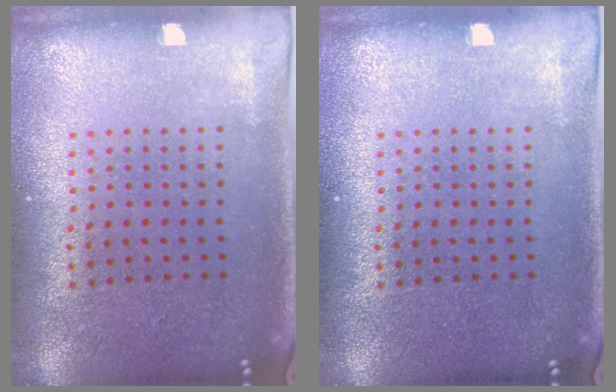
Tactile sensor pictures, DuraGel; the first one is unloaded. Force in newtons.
{"total": 0.0}